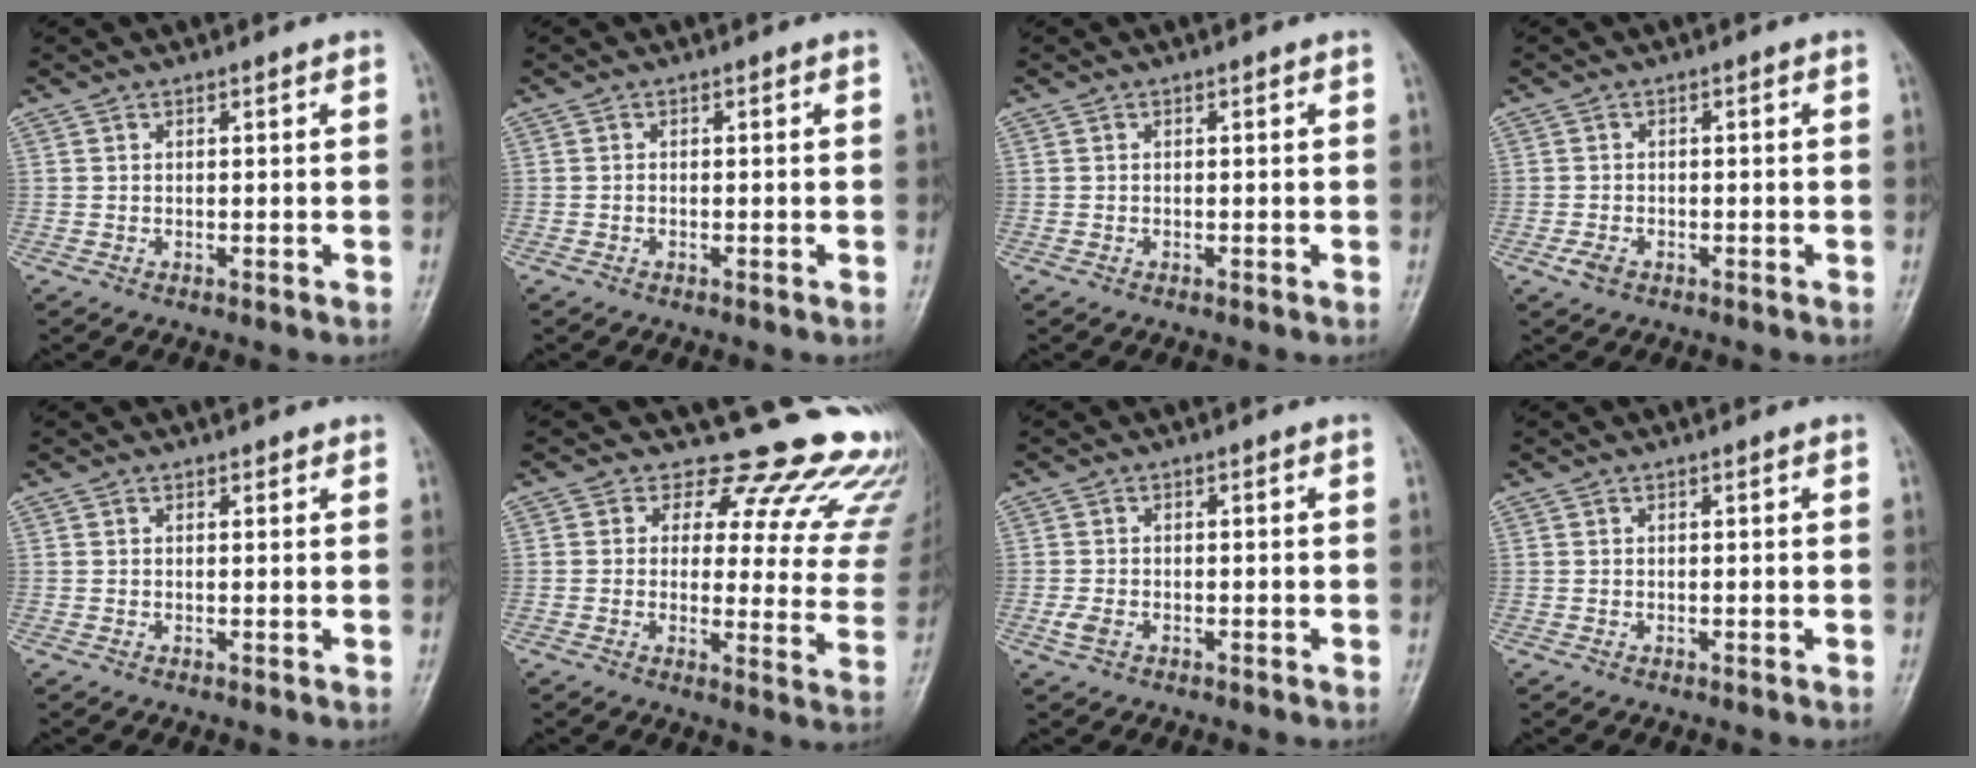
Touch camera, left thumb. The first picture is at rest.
{"total": 0.0}
{"total": 0.0}
{"total": 2.0, "force": [-1.1, 1.4, 1.0], "torque": [-0.022, 0.002, -0.021]}
{"total": 0.7, "force": [0.5, 0.4, 0.2], "torque": [0.000, -0.004, 0.004]}
{"total": 19.2, "force": [15.2, 8.5, 8.2], "torque": [-0.050, -0.102, 0.152]}
{"total": 2.0, "force": [-1.0, 1.2, 1.2], "torque": [-0.036, 0.000, -0.021]}
{"total": 0.0}